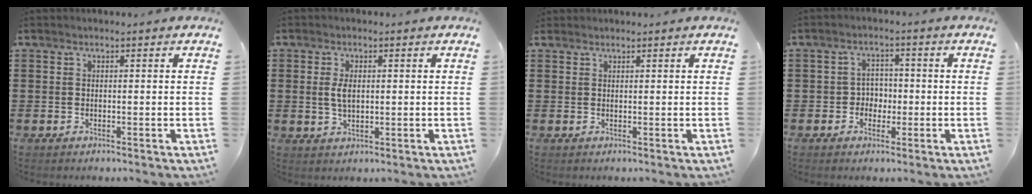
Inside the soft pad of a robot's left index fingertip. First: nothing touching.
{"total": 3.3, "force": [0.4, 1.7, 2.8], "torque": [-0.066, 0.005, 0.004]}
{"total": 0.8, "force": [0.7, 0.3, 0.0], "torque": [-0.003, 0.003, 0.014]}
{"total": 3.1, "force": [-0.9, 2.7, 1.2], "torque": [-0.033, 0.007, -0.023]}